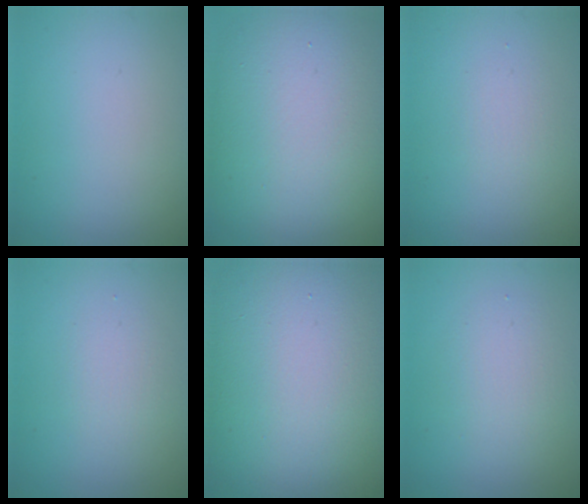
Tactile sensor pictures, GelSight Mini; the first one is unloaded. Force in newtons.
{"total": 16.5, "press": 16.5, "slide": 1.4}
{"total": 1.4, "press": 1.4, "slide": 0.1}
{"total": 1.6, "press": 1.6, "slide": 0.1}
{"total": 21.6, "press": 21.6, "slide": 1.1}
{"total": 2.6, "press": 2.6, "slide": 0.2}